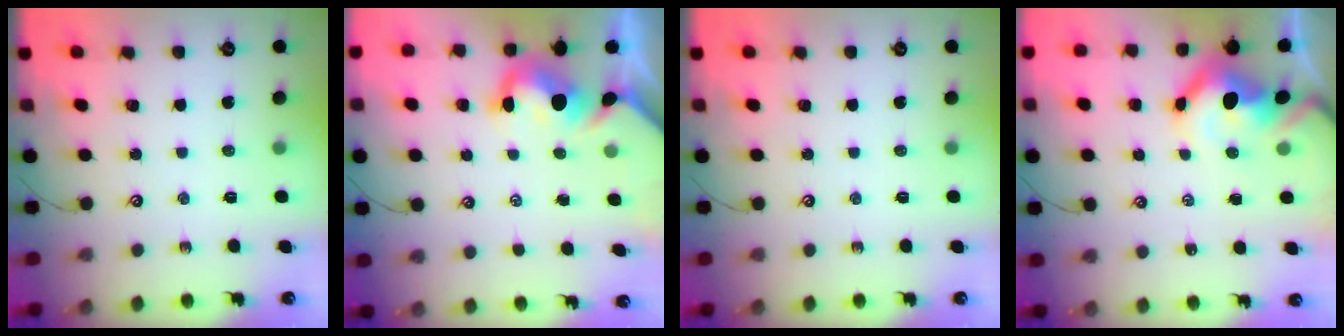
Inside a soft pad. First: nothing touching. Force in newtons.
{"total": 4.0, "press": 3.8, "slide": 1.1}
{"total": 0.0}
{"total": 11.1, "press": 11.1, "slide": 1.2}